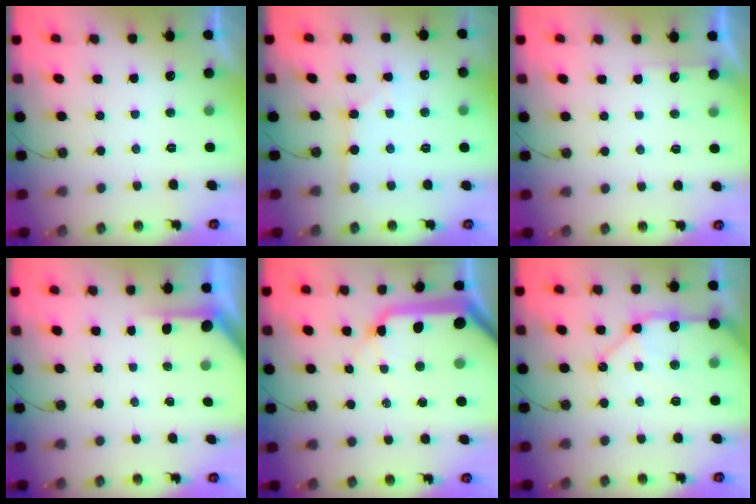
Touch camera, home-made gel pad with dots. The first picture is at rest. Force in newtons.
{"total": 2.3, "press": 2.2, "slide": 0.3}
{"total": 2.5, "press": 2.5, "slide": 0.4}
{"total": 2.8, "press": 2.8, "slide": 0.2}
{"total": 20.8, "press": 20.5, "slide": 3.5}
{"total": 14.3, "press": 14.2, "slide": 1.7}